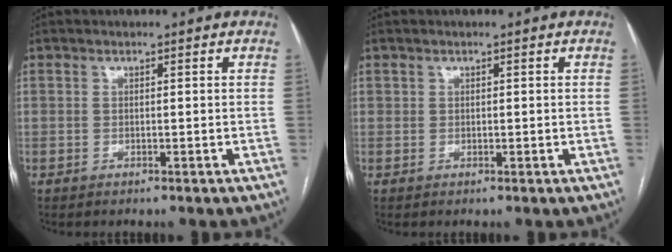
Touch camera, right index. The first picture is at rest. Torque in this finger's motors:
{"motor_torque": [-0.25, 0.16, 0.06, 0.00]}